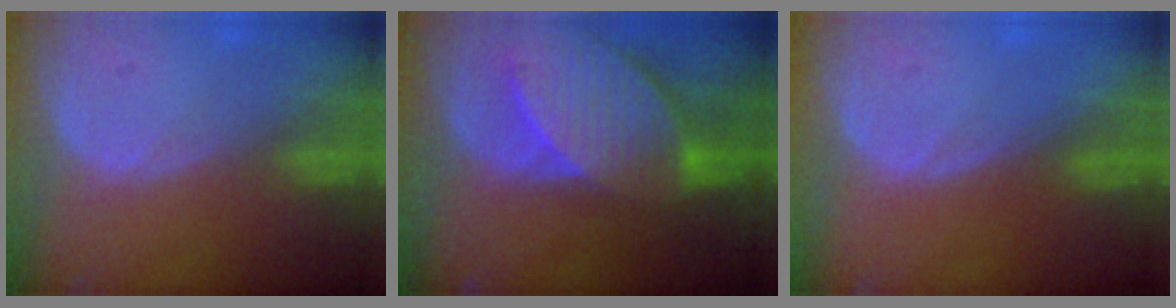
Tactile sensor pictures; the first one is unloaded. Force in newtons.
{"total": 10.4, "press": 9.1, "slide": 5.0}
{"total": 0.0}